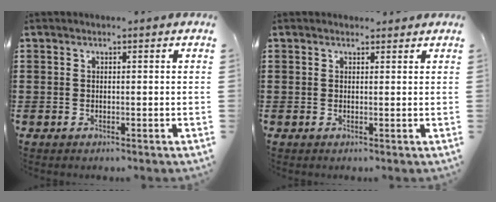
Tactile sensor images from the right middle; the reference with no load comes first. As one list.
[{"total": 0.9, "force": [0.8, 0.4, 0.0], "torque": [0.006, -0.001, 0.013]}]